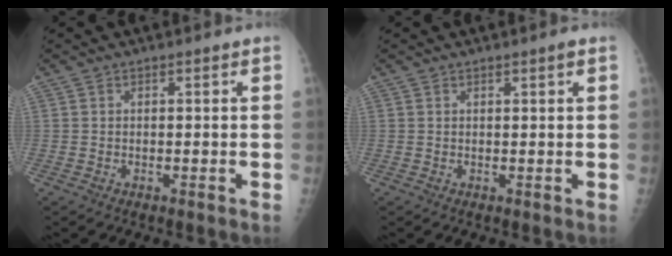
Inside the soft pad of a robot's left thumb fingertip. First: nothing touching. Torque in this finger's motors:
{"motor_torque": [0.04, 0.20, -0.18, 0.02, 0.00]}